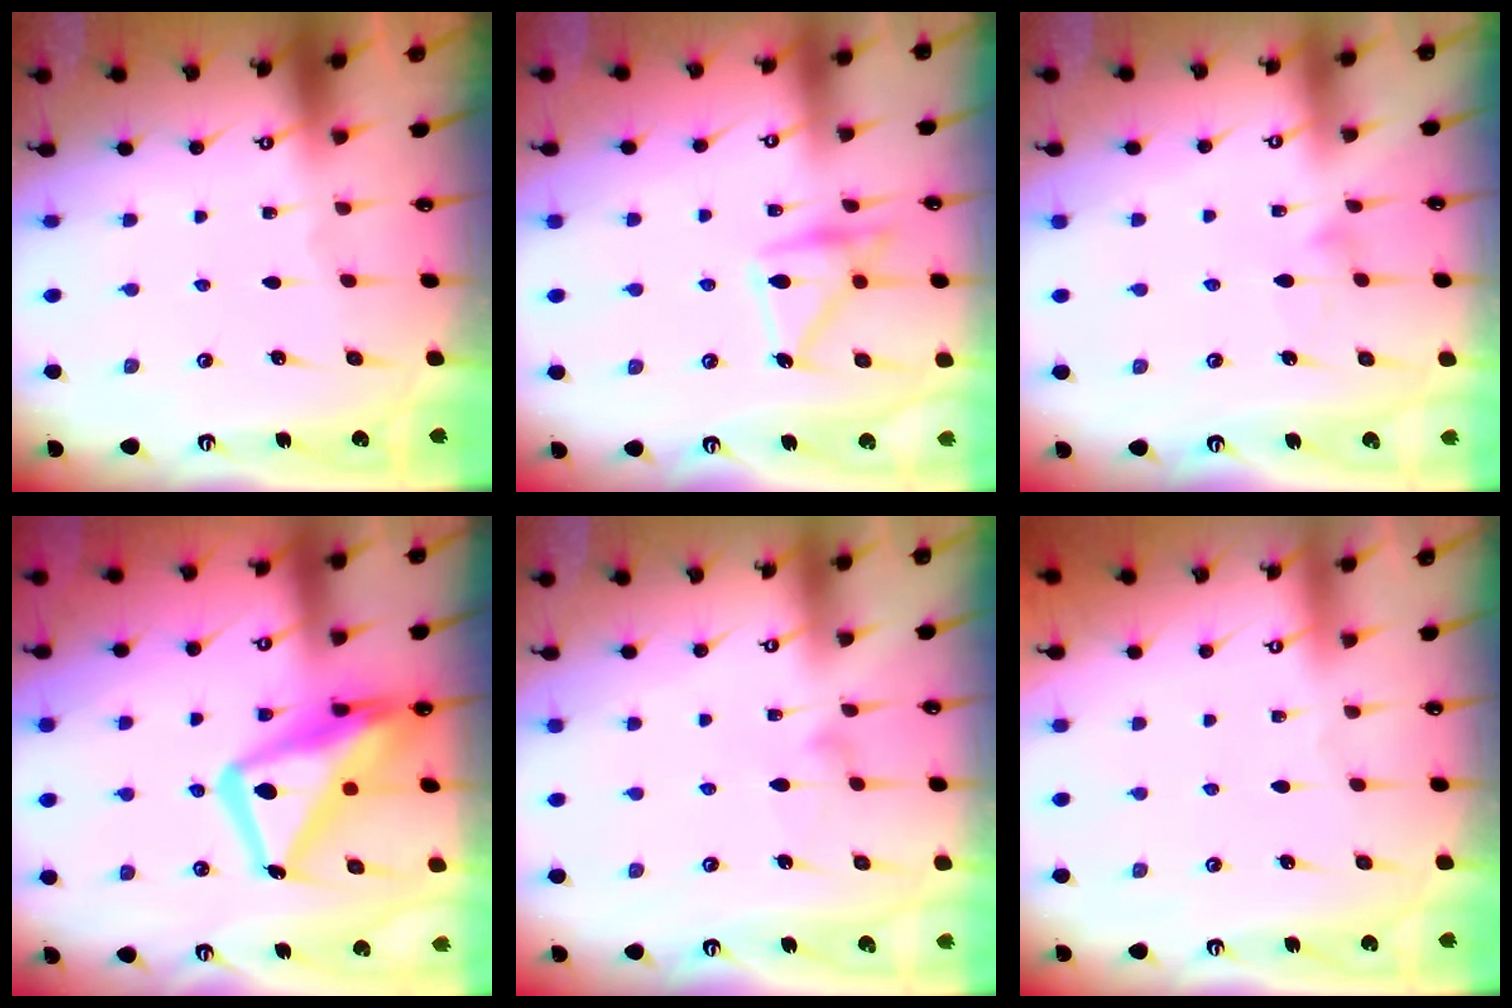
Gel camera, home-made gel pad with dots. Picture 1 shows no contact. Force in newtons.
{"total": 16.9, "press": 16.9, "slide": 1.1}
{"total": 4.5, "press": 4.5, "slide": 0.3}
{"total": 19.8, "press": 19.7, "slide": 1.7}
{"total": 6.1, "press": 6.1, "slide": 0.3}
{"total": 3.9, "press": 3.9, "slide": 0.0}